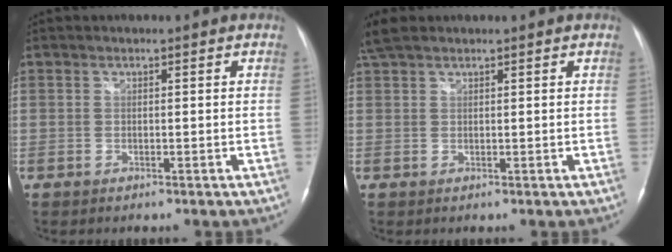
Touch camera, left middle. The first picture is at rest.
{"total": 3.4, "force": [2.8, 1.0, 1.6], "torque": [-0.041, 0.022, 0.059]}